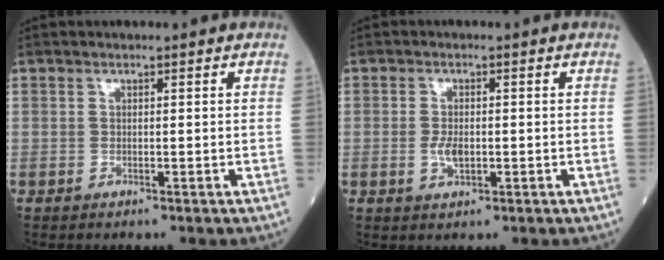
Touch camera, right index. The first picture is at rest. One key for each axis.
{"total": 2.8, "fx": -0.5, "fy": 1.2, "fz": 2.4, "tx": -0.054, "ty": -0.002, "tz": -0.008}